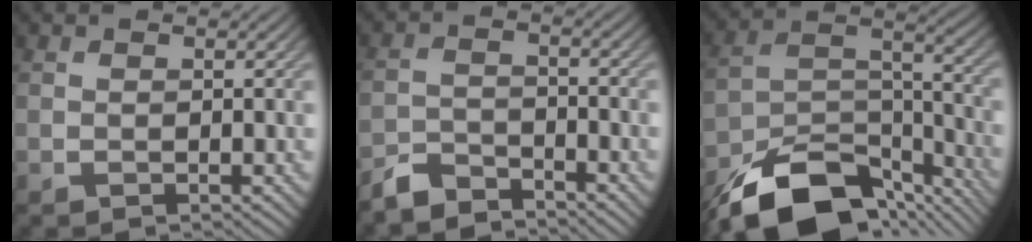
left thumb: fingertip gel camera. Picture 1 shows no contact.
{"total": 4.3, "force": [-4.1, 0.9, 1.0], "torque": [-0.021, -0.002, -0.087]}
{"total": 16.2, "force": [-11.8, 7.2, 8.4], "torque": [-0.179, -0.025, -0.188]}